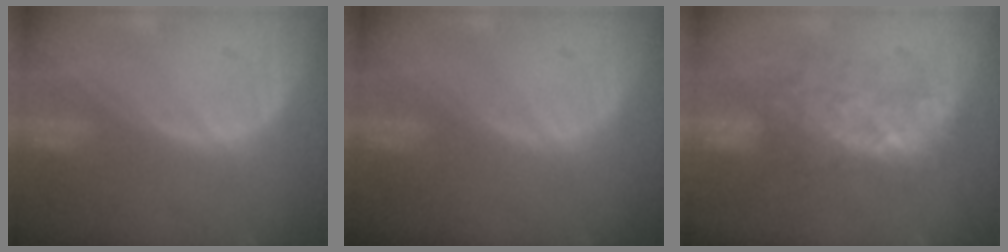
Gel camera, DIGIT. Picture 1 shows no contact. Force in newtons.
{"total": 0.0}
{"total": 7.6, "press": 7.3, "slide": 2.0}